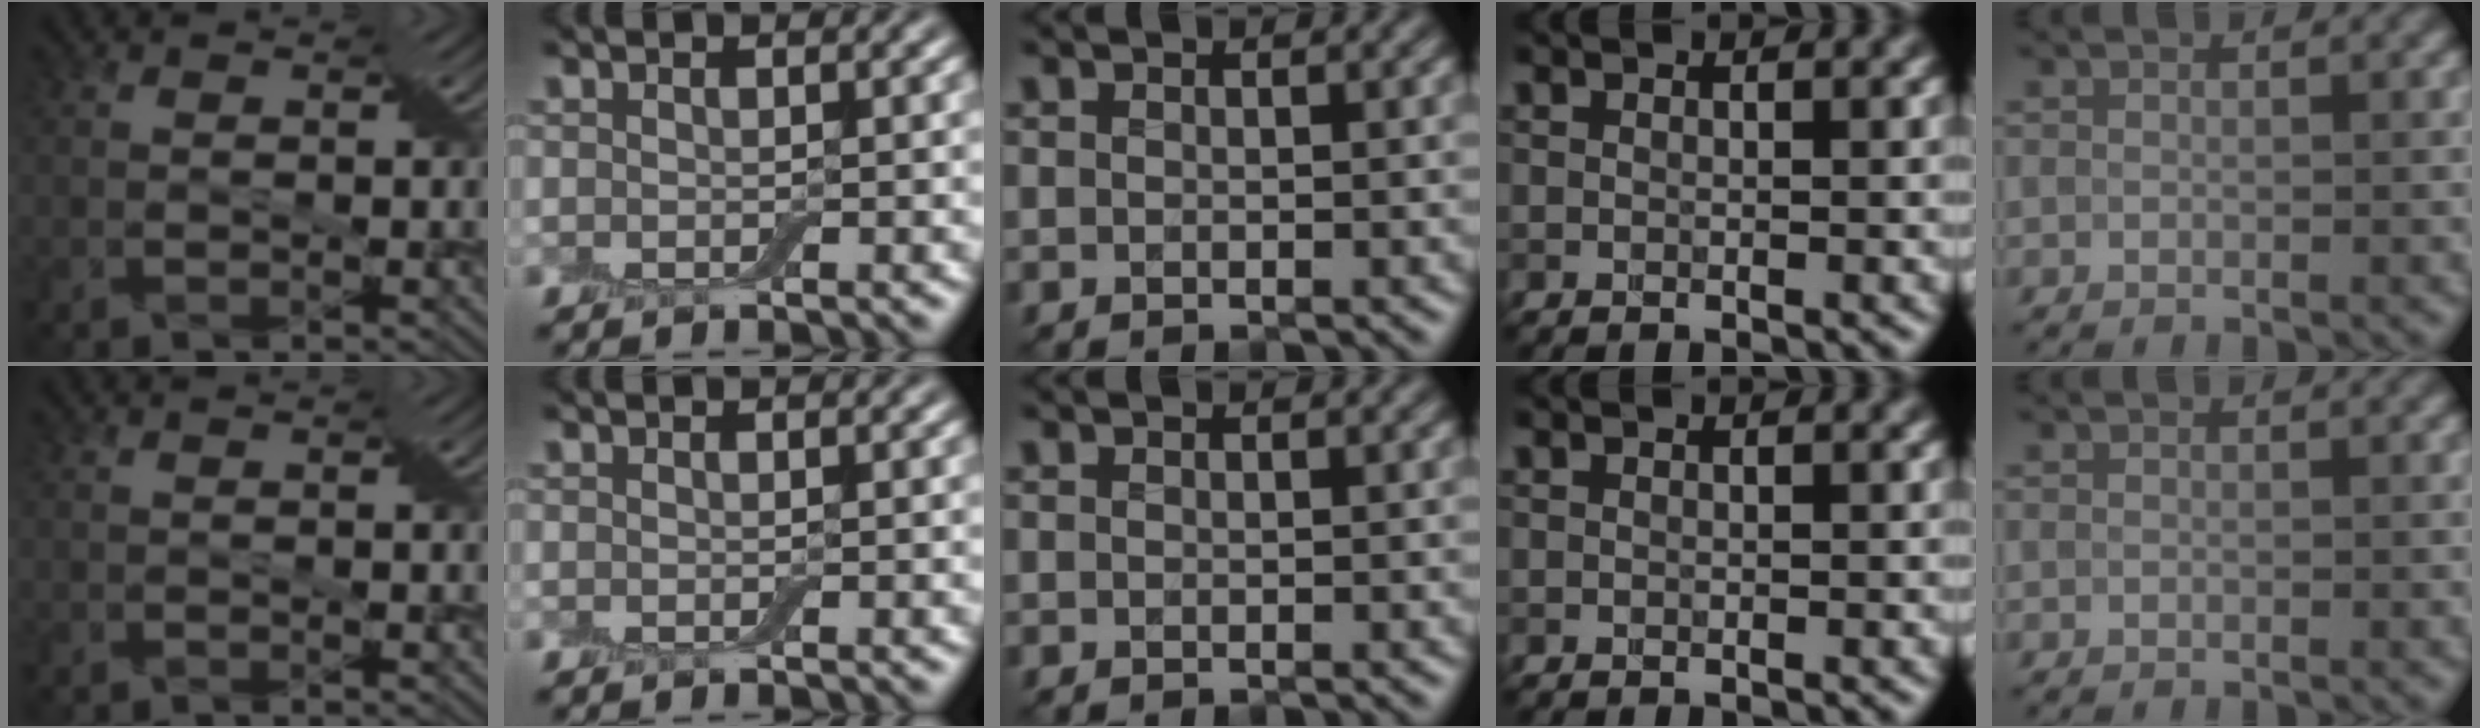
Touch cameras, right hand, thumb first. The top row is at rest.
{}